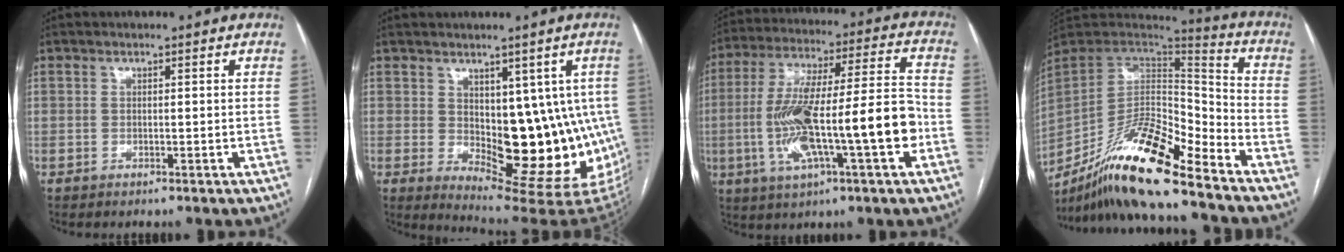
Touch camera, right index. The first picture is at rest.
{"total": 15.5, "force": [-0.4, 7.5, 13.6], "torque": [-0.148, -0.004, 0.015]}
{"total": 19.6, "force": [-4.4, 2.4, 19.0], "torque": [-0.349, 0.014, -0.069]}
{"total": 19.6, "force": [-15.0, 2.1, 12.5], "torque": [-0.250, -0.006, -0.276]}